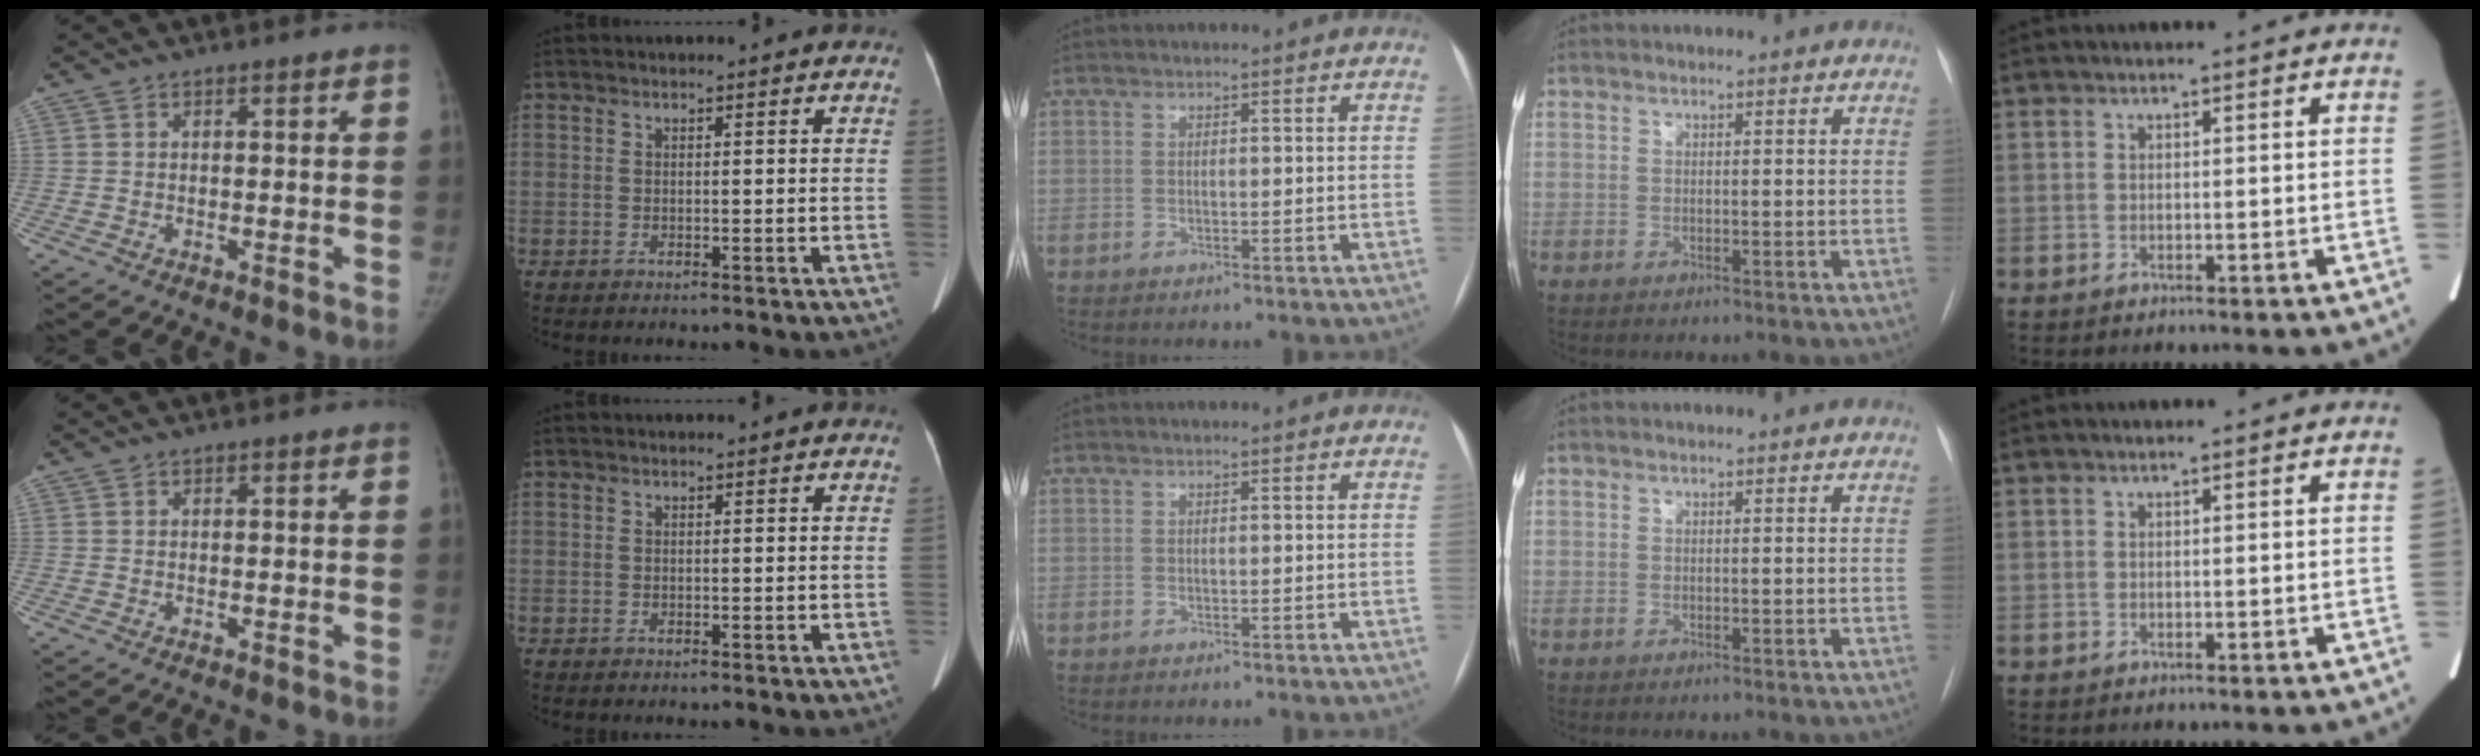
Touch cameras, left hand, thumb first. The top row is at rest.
{}